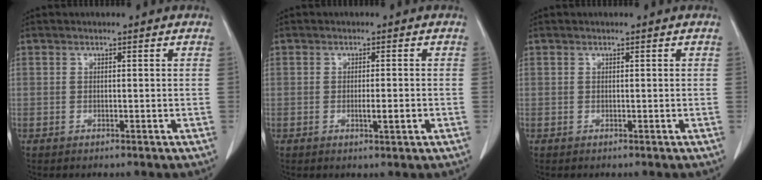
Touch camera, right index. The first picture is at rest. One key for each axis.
{"total": 2.4, "fx": -0.7, "fy": 0.1, "fz": 2.3, "tx": -0.041, "ty": -0.004, "tz": -0.010}
{"total": 0.0}